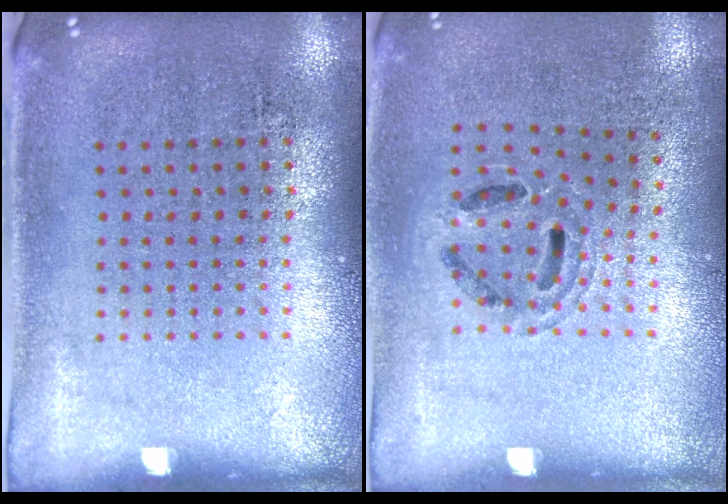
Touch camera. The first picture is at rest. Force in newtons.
{"total": 0.9, "press": 0.9, "slide": 0.2}